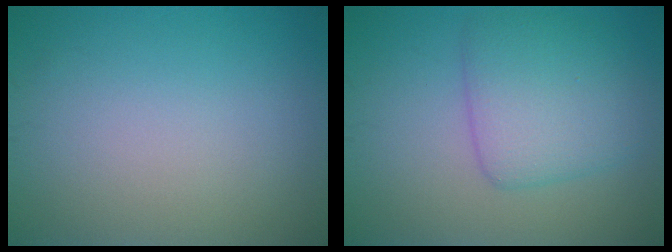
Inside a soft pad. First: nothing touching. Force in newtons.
{"total": 4.9, "press": 4.9, "slide": 0.2}